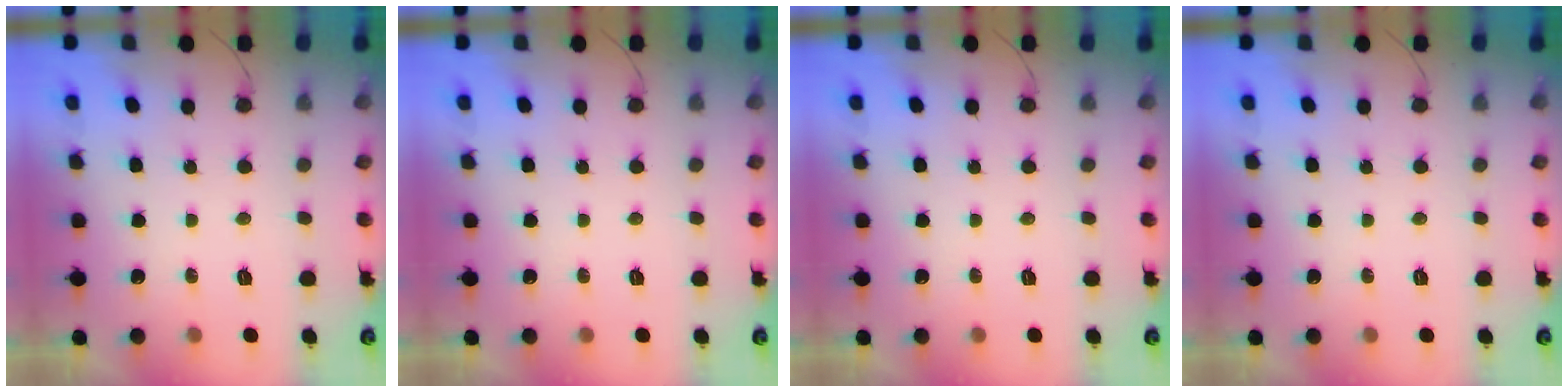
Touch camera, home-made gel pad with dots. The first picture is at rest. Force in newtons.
{"total": 0.0}
{"total": 0.0}
{"total": 0.0}